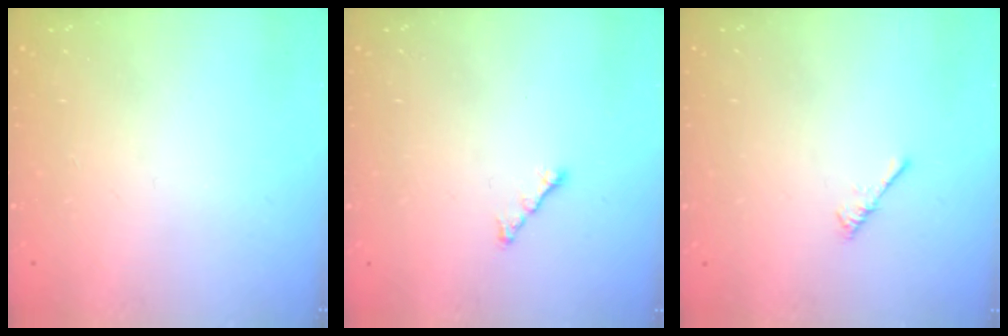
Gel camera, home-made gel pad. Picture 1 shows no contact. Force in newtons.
{"total": 2.3, "press": 2.2, "slide": 0.7}
{"total": 0.0}